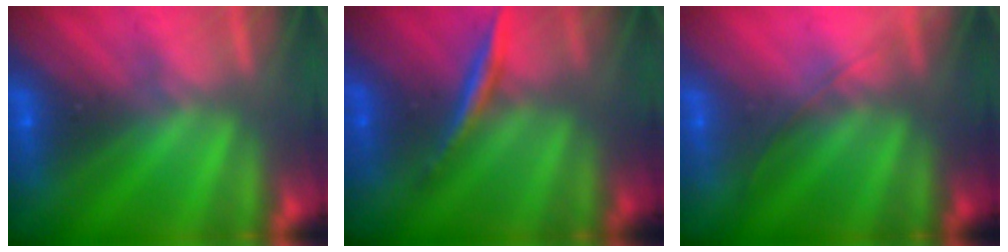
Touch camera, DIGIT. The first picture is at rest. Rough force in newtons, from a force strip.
{"total": 1.7}
{"total": 1.5}